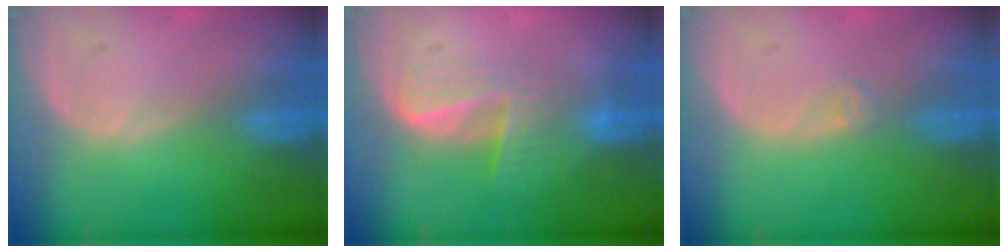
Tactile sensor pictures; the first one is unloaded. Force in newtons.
{"total": 5.9, "press": 5.3, "slide": 2.6}
{"total": 1.1, "press": 0.8, "slide": 0.7}